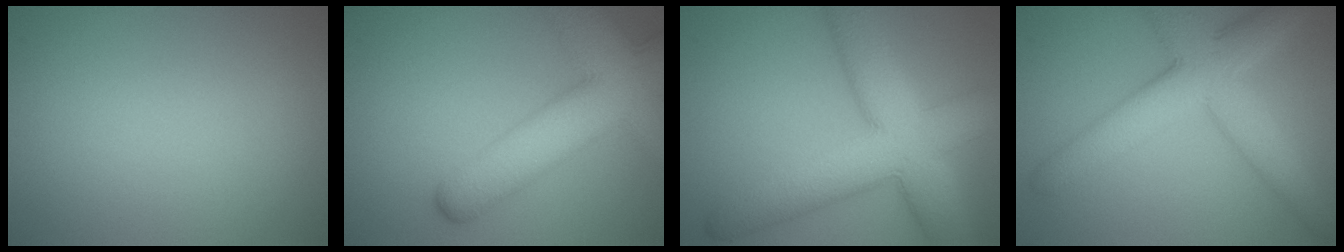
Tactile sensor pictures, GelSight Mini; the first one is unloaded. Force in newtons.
{"total": 9.9, "press": 9.9, "slide": 0.4}
{"total": 10.3, "press": 10.3, "slide": 0.3}
{"total": 7.0, "press": 7.0, "slide": 0.1}